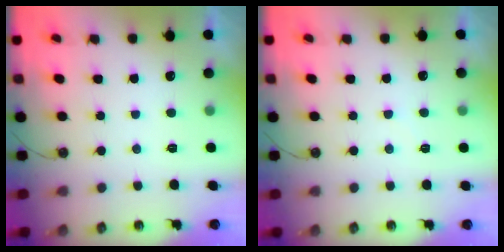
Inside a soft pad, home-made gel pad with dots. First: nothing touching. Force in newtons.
{"total": 2.2, "press": 2.2, "slide": 0.4}